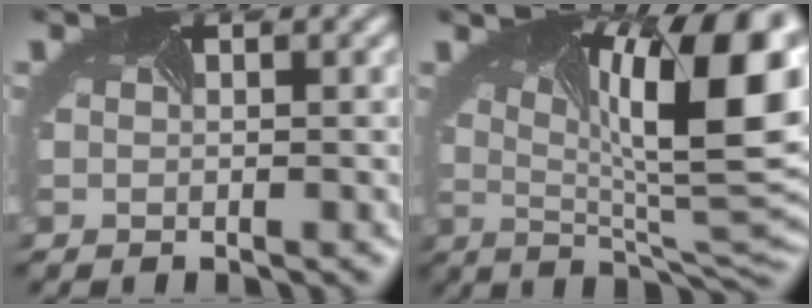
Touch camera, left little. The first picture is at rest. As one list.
[{"total": 15.7, "force": [3.1, 5.2, 14.5], "torque": [-0.180, 0.006, 0.050]}]